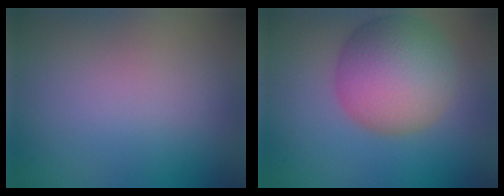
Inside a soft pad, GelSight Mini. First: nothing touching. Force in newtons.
{"total": 8.0, "press": 8.0, "slide": 0.4}